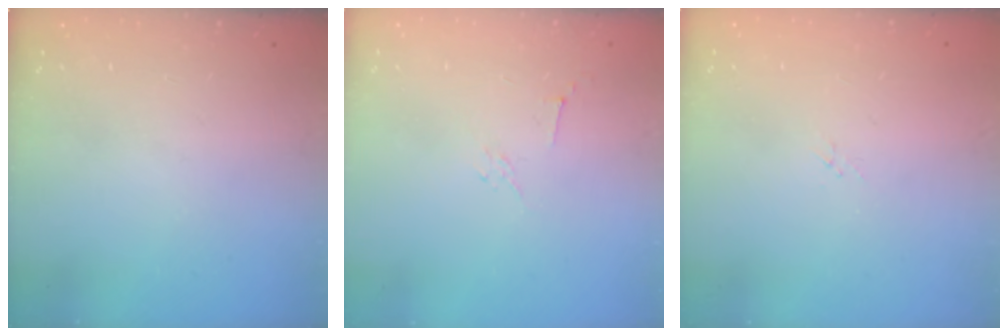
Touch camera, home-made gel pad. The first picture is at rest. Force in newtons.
{"total": 2.9, "press": 2.8, "slide": 0.8}
{"total": 1.7, "press": 1.6, "slide": 0.2}